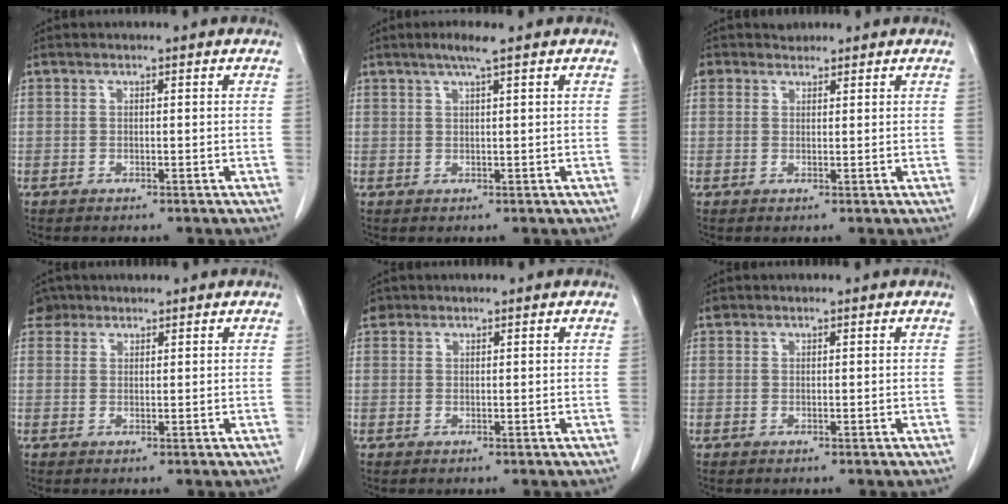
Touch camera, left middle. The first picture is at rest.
{"total": 2.8, "force": [1.8, -0.3, 2.1], "torque": [-0.046, 0.002, 0.036]}
{"total": 2.2, "force": [1.6, 1.5, -0.1], "torque": [0.002, 0.014, 0.027]}
{"total": 2.6, "force": [2.1, 1.5, -0.2], "torque": [0.002, 0.010, 0.036]}
{"total": 1.2, "force": [1.0, 0.8, 0.0], "torque": [0.003, 0.008, 0.015]}
{"total": 0.6, "force": [0.5, 0.3, 0.0], "torque": [-0.005, 0.007, 0.009]}